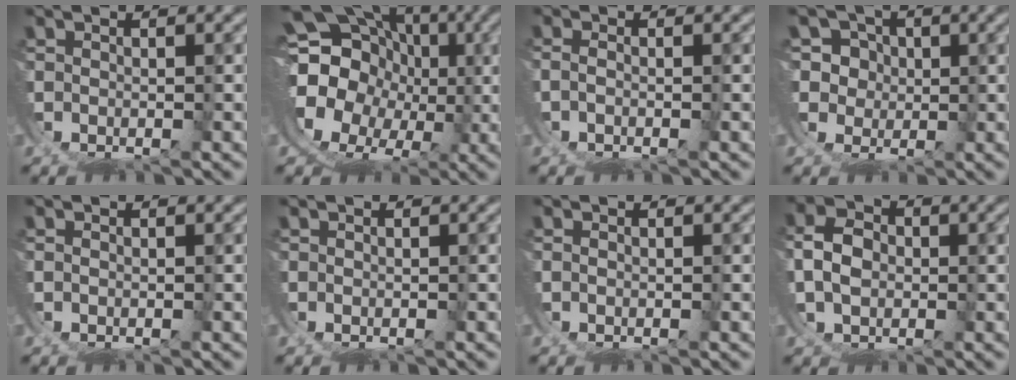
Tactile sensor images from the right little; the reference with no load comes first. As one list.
[{"total": 19.8, "force": [0.5, 16.6, 10.8], "torque": [-0.248, -0.053, 0.005]}, {"total": 1.3, "force": [-0.3, -0.8, 0.9], "torque": [-0.010, 0.001, -0.004]}, {"total": 8.1, "force": [0.4, 7.5, 3.1], "torque": [-0.100, -0.035, 0.012]}, {"total": 0.0}, {"total": 0.0}, {"total": 0.8, "force": [0.1, -0.8, 0.2], "torque": [0.005, 0.002, 0.002]}, {"total": 3.0, "force": [0.5, 1.8, 2.4], "torque": [-0.044, -0.004, 0.016]}]